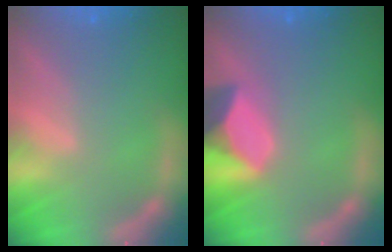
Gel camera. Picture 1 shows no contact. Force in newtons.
{"total": 6.9}